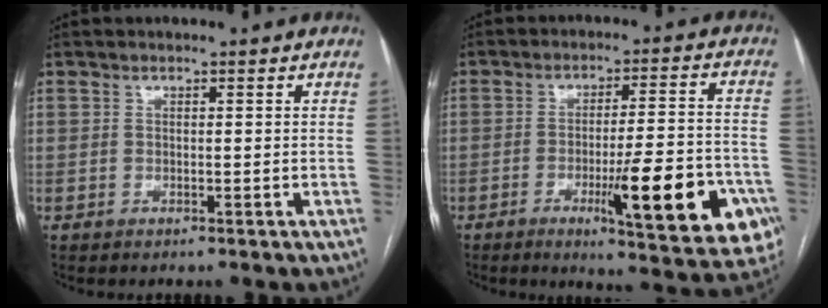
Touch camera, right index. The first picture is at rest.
{"total": 17.7, "force": [-6.6, 2.8, 16.2], "torque": [-0.168, 0.000, -0.077]}